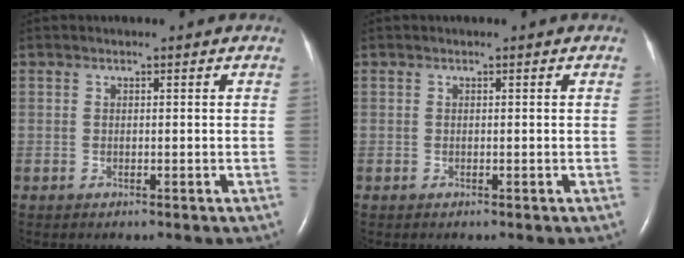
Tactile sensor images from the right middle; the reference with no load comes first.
{"total": 0.0}